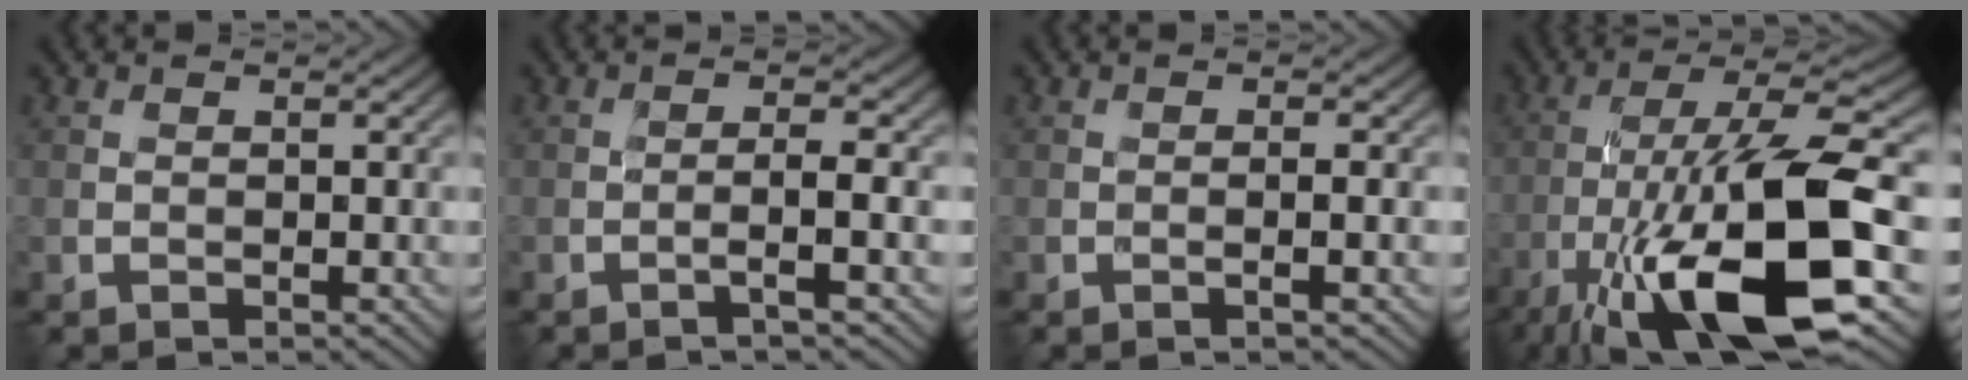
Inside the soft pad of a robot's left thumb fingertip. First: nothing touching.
{"total": 2.8, "force": [-1.2, 0.2, 2.5], "torque": [-0.037, 0.014, -0.037]}
{"total": 1.4, "force": [-0.4, 0.1, 1.4], "torque": [-0.019, 0.006, -0.012]}
{"total": 18.0, "force": [-7.7, 5.2, 15.5], "torque": [-0.286, 0.003, -0.139]}